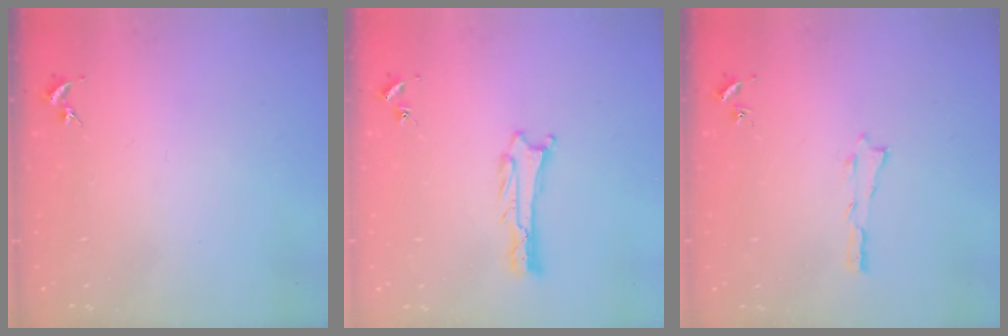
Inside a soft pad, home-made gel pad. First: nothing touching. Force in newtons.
{"total": 1.0, "press": 1.0, "slide": 0.1}
{"total": 0.0}